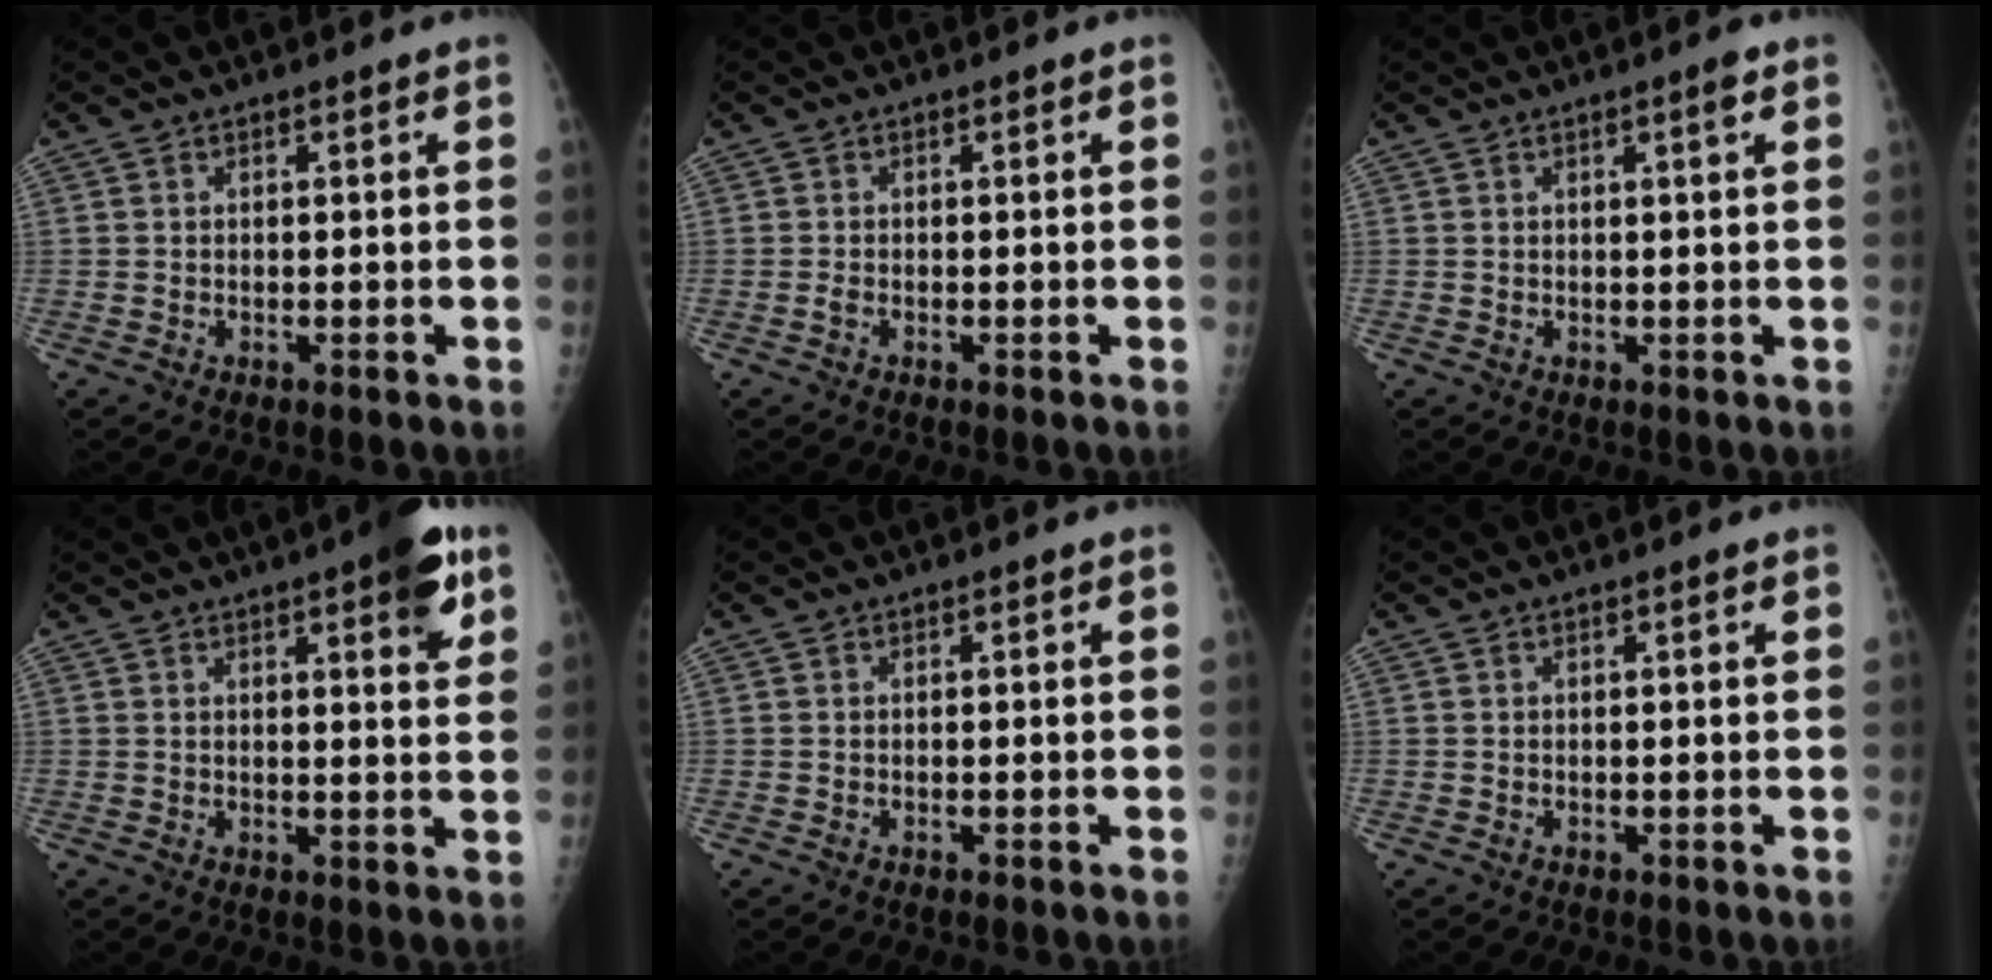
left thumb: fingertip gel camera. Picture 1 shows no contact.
{"total": 0.7, "force": [-0.1, 0.3, 0.6], "torque": [-0.012, 0.000, -0.001]}
{"total": 2.0, "force": [1.0, 0.1, 1.7], "torque": [-0.027, -0.003, 0.014]}
{"total": 8.5, "force": [4.5, 2.2, 6.9], "torque": [-0.074, -0.016, 0.053]}
{"total": 0.0}
{"total": 0.5, "force": [0.3, 0.0, 0.4], "torque": [-0.009, 0.000, 0.006]}